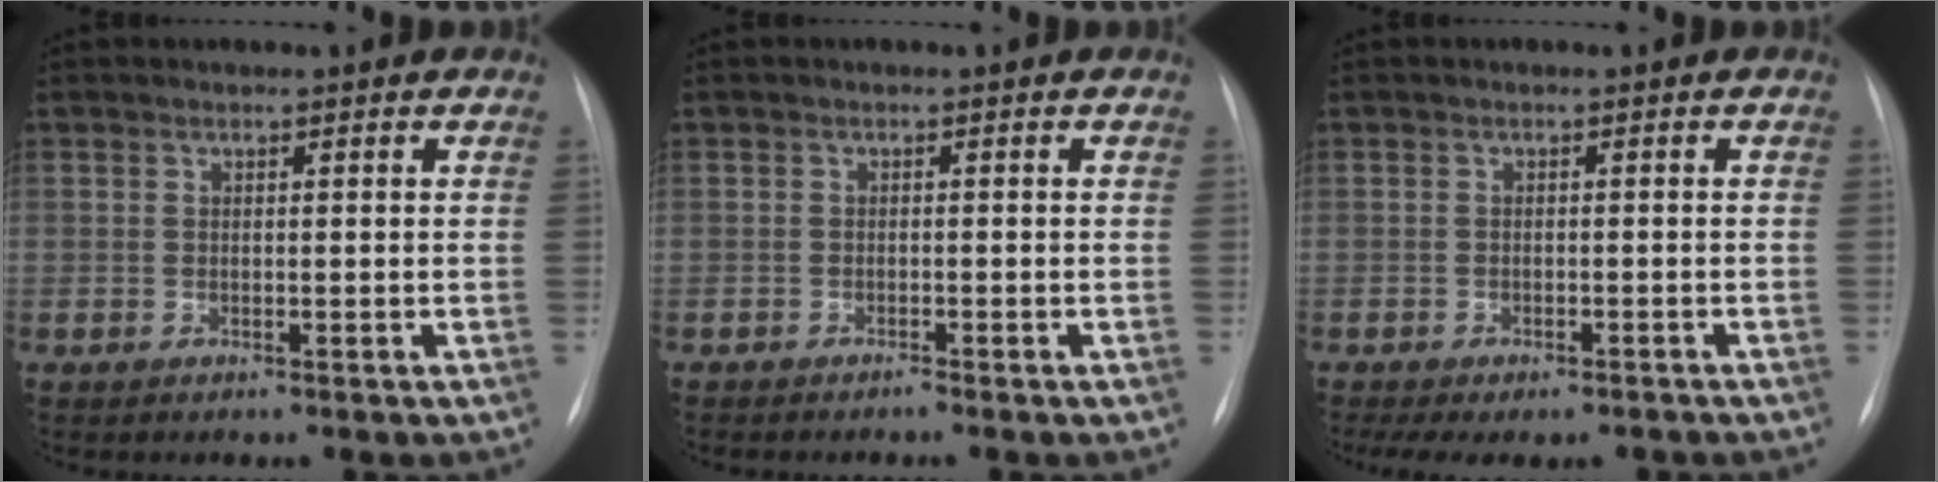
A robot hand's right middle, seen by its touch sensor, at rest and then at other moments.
{"total": 0.6, "force": [-0.6, -0.1, 0.1], "torque": [-0.003, -0.001, -0.012]}
{"total": 9.0, "force": [-7.2, 3.5, 4.2], "torque": [-0.066, 0.002, -0.091]}